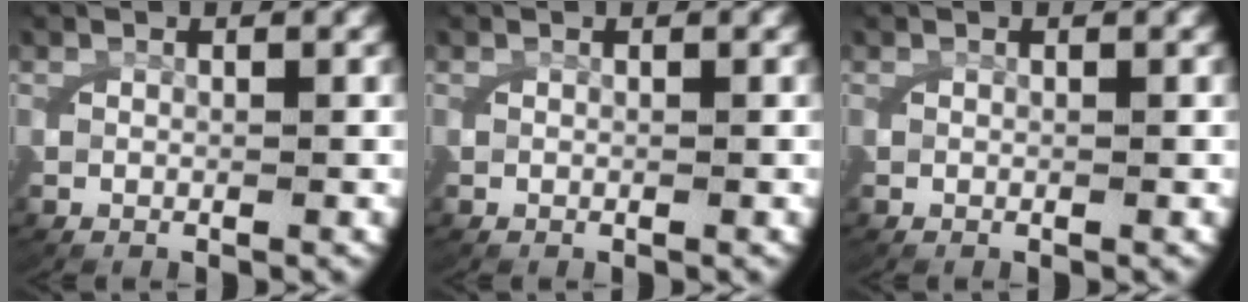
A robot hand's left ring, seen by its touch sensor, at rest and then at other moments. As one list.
[{"total": 0.0}, {"total": 0.0}]